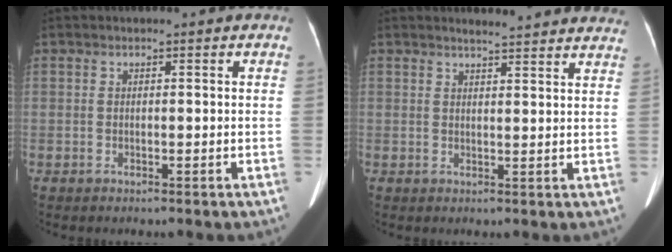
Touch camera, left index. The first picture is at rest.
{"total": 12.5, "force": [12.0, 1.1, 3.3], "torque": [-0.028, -0.010, 0.123]}